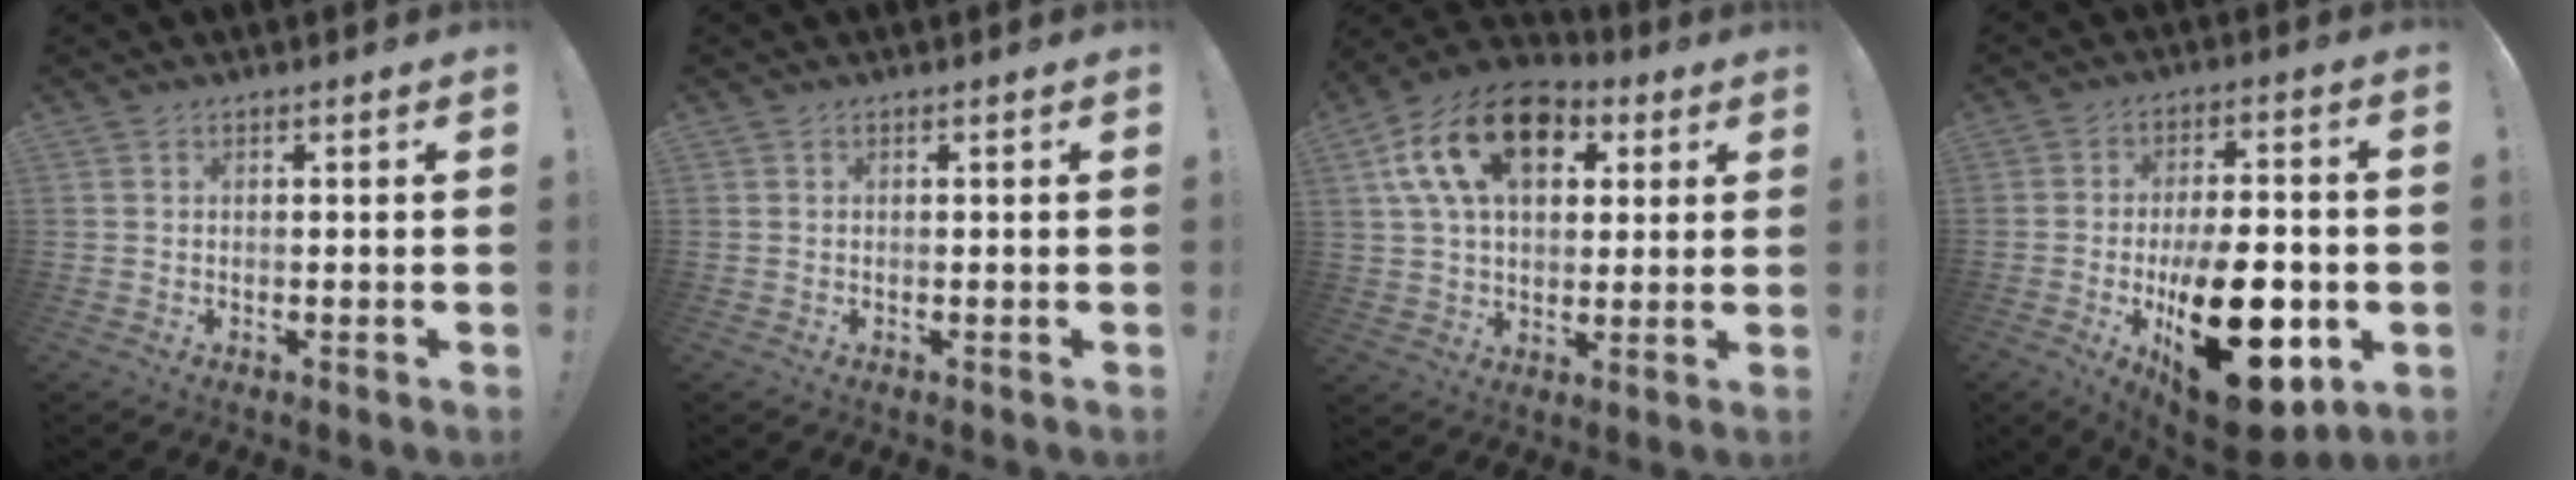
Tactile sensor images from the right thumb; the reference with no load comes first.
{"total": 0.0}
{"total": 19.7, "force": [7.5, 12.5, 13.3], "torque": [-0.230, -0.018, 0.134]}
{"total": 26.0, "force": [-7.0, 12.0, 21.9], "torque": [-0.351, 0.037, -0.094]}